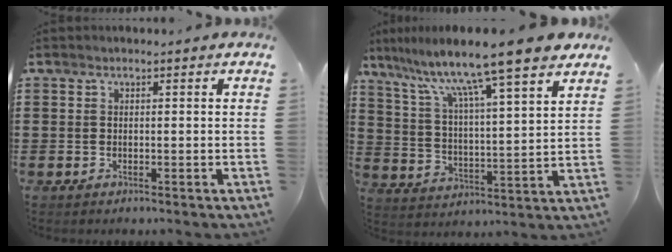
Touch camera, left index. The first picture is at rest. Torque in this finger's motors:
{"motor_torque": [2.02, -0.12, 1.05, 0.21]}